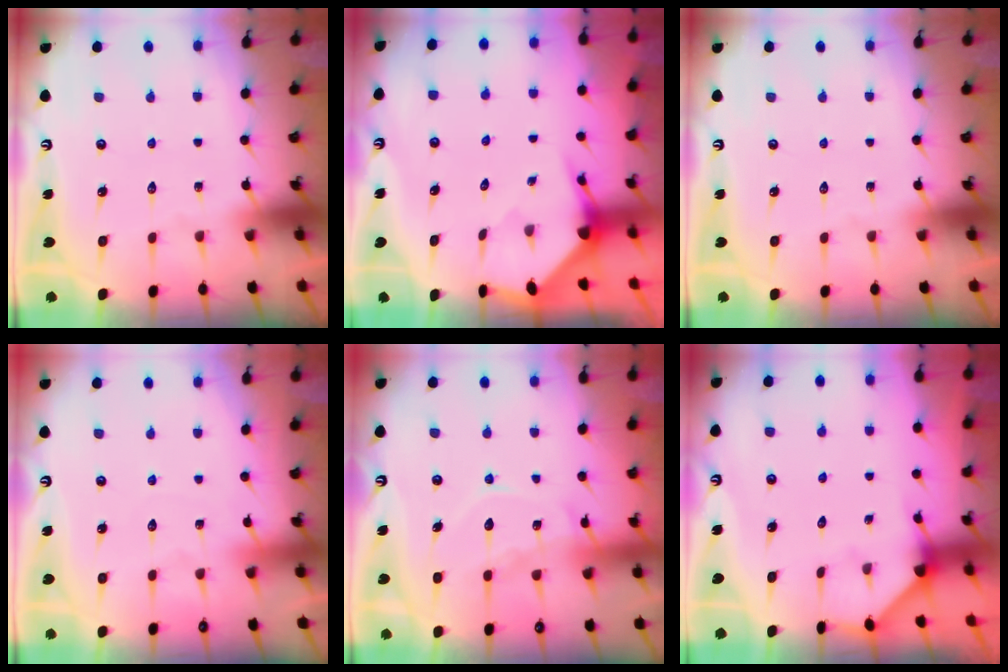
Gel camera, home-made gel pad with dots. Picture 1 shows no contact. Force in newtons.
{"total": 3.1, "press": 3.1, "slide": 0.1}
{"total": 0.0}
{"total": 3.9, "press": 3.9, "slide": 0.4}
{"total": 12.1, "press": 12.0, "slide": 1.0}
{"total": 2.5, "press": 2.5, "slide": 0.4}